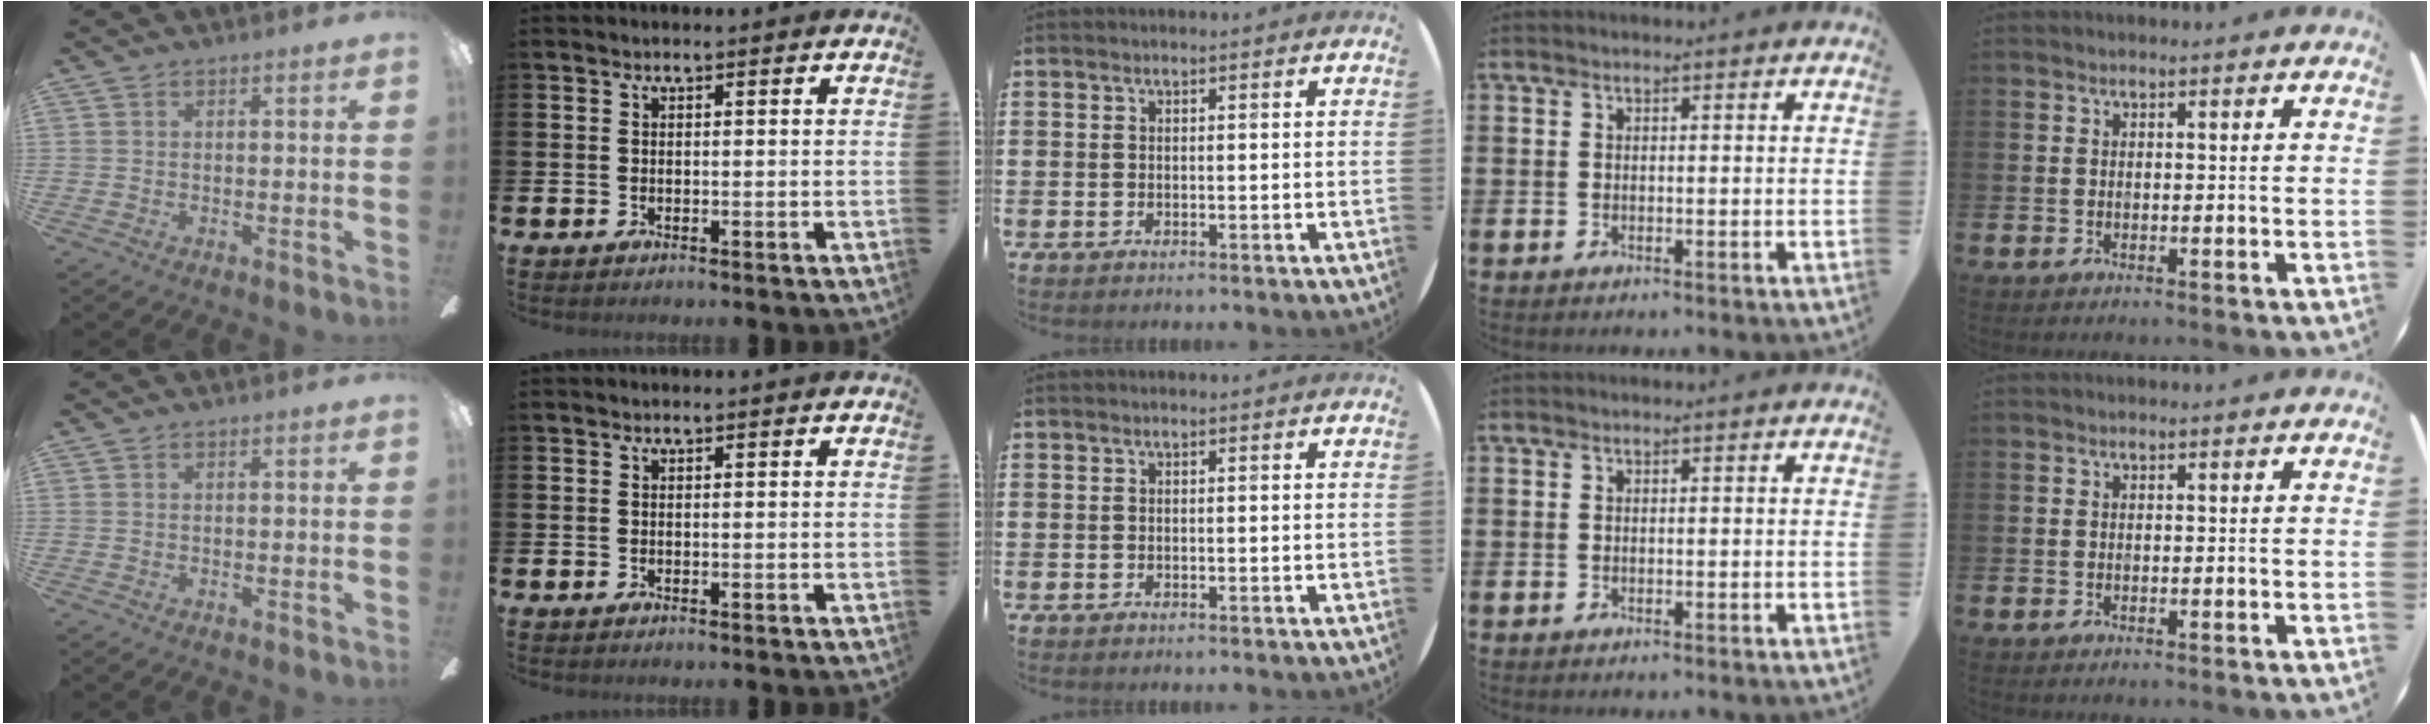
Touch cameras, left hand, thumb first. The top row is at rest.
{}